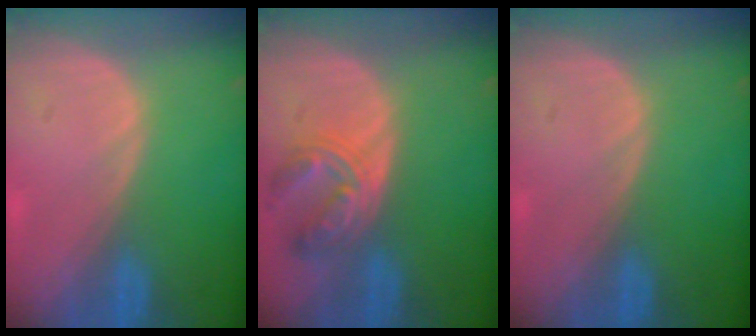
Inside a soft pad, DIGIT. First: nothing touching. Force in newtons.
{"total": 6.1, "press": 6.0, "slide": 0.7}
{"total": 0.0}